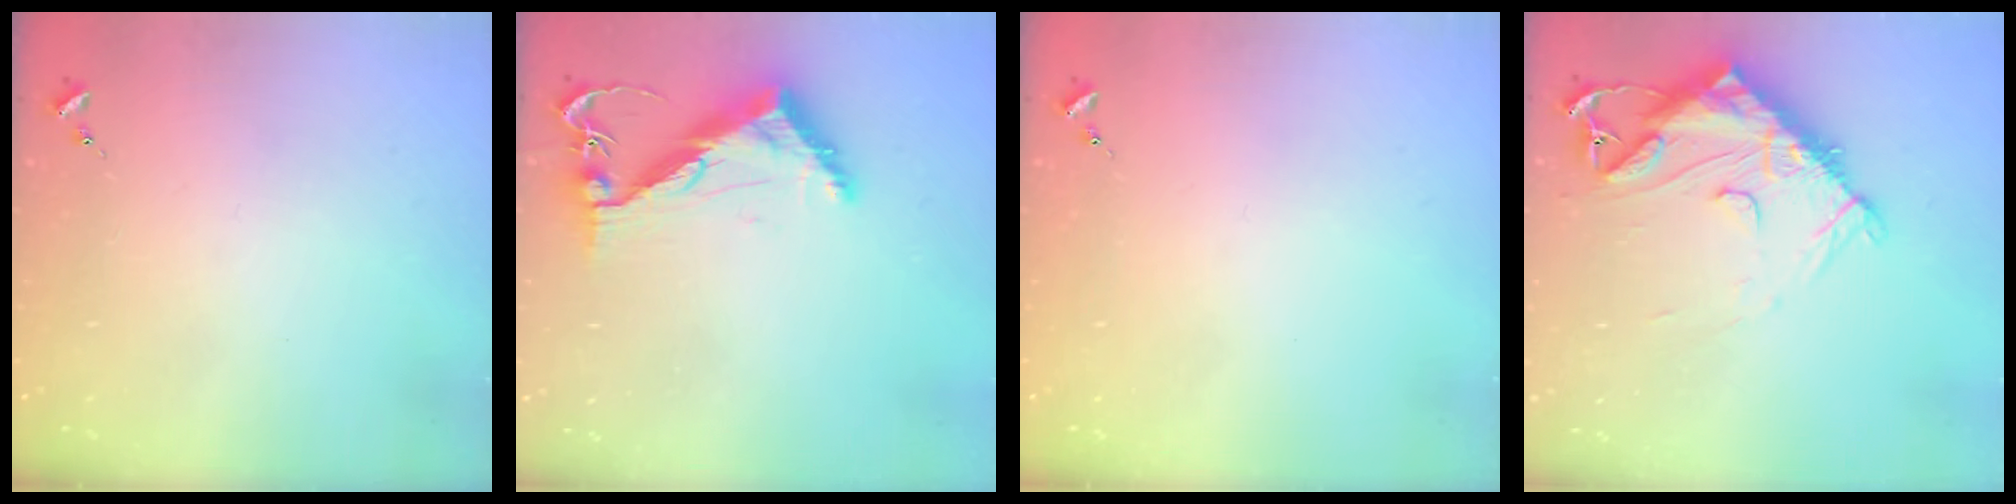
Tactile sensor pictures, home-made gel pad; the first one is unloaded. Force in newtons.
{"total": 9.7, "press": 9.6, "slide": 1.4}
{"total": 0.0}
{"total": 14.6, "press": 14.5, "slide": 1.1}